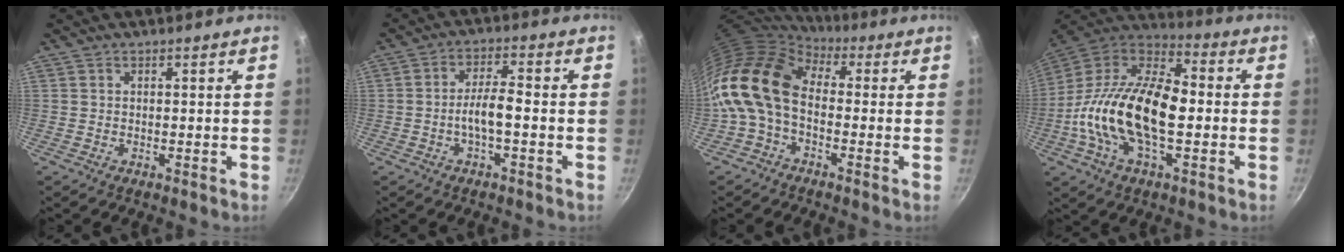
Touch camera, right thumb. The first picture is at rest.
{"total": 5.5, "force": [-1.6, 1.5, 5.0], "torque": [-0.095, 0.027, -0.034]}
{"total": 14.1, "force": [-0.9, 9.4, 10.5], "torque": [-0.187, 0.029, -0.038]}
{"total": 23.9, "force": [-2.7, 12.4, 20.2], "torque": [-0.362, 0.042, -0.066]}